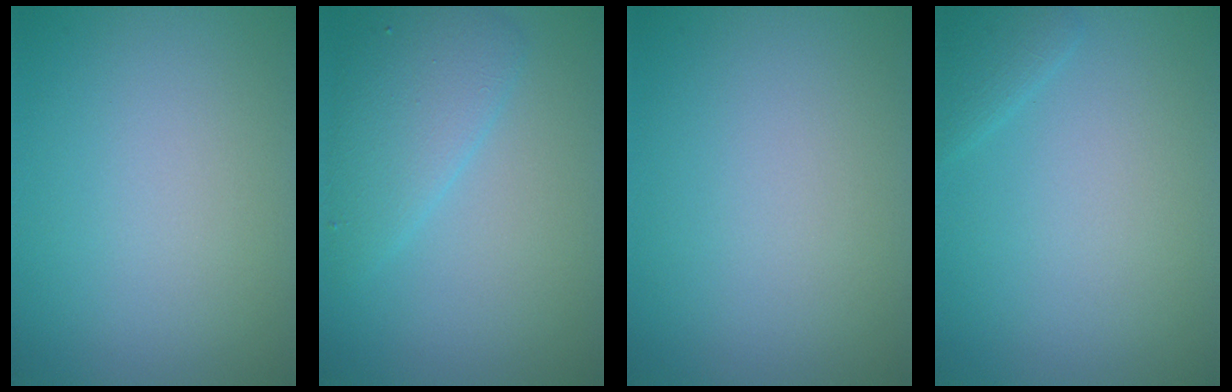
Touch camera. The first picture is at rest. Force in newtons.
{"total": 3.4, "press": 3.4, "slide": 0.2}
{"total": 0.0}
{"total": 1.2, "press": 1.2, "slide": 0.0}